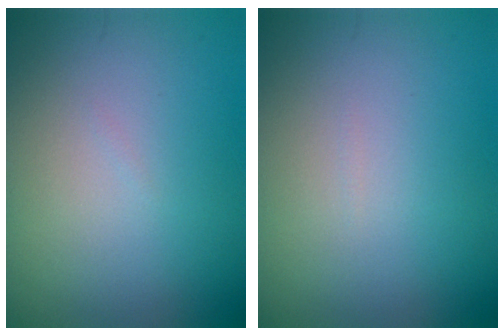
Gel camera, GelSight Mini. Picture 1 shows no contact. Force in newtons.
{"total": 0.0}